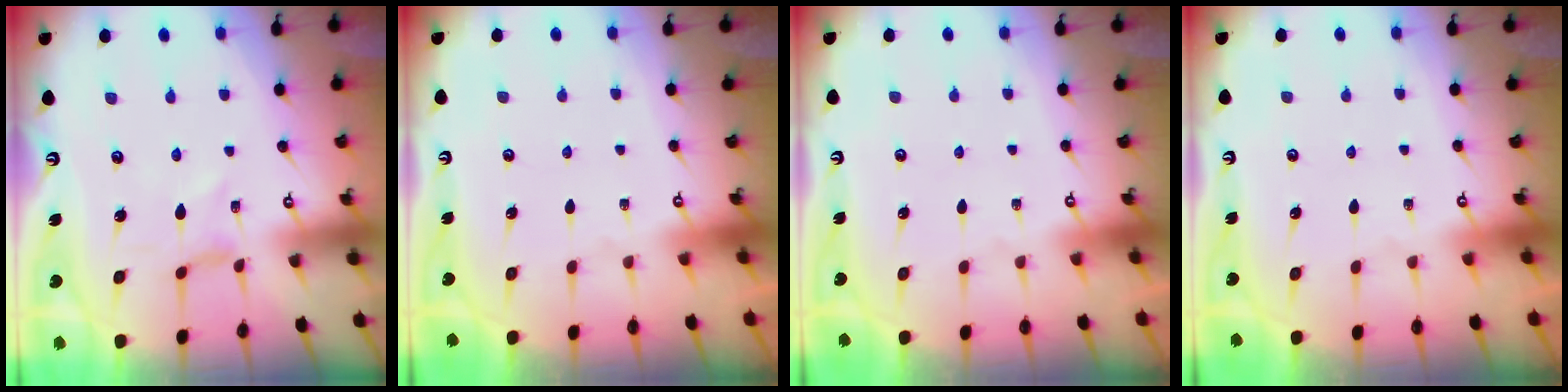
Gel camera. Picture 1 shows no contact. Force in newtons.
{"total": 0.0}
{"total": 0.0}
{"total": 0.0}